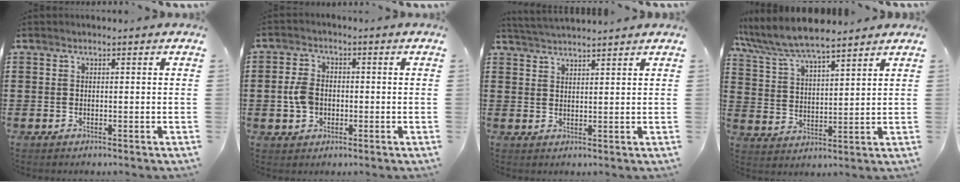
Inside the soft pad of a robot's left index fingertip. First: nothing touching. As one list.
[{"total": 4.7, "force": [-0.4, 3.4, 3.2], "torque": [-0.086, 0.002, -0.015]}, {"total": 2.7, "force": [2.7, -0.4, 0.1], "torque": [-0.010, -0.006, 0.051]}, {"total": 6.8, "force": [6.2, 0.8, 2.6], "torque": [-0.075, -0.028, 0.109]}]